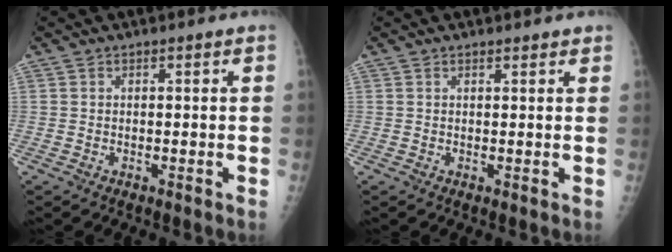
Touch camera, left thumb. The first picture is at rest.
{"total": 1.1, "force": [1.0, 0.4, 0.4], "torque": [-0.001, -0.004, 0.014]}